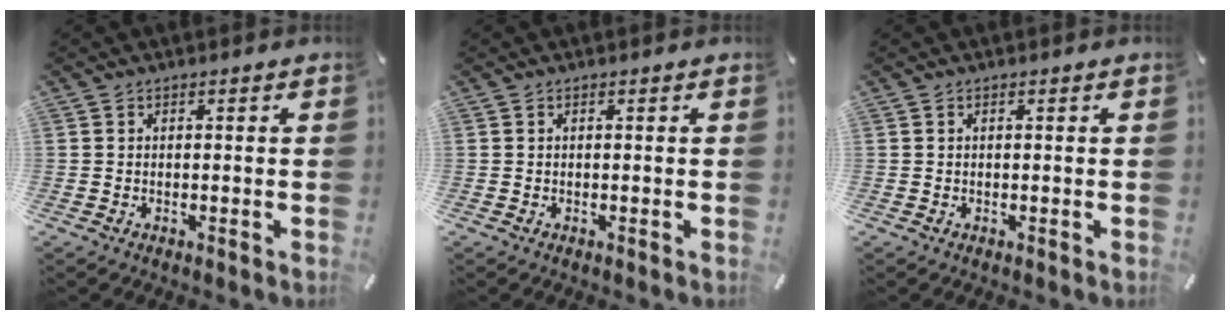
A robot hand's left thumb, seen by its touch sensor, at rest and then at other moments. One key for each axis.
{"total": 0.0}
{"total": 0.0}